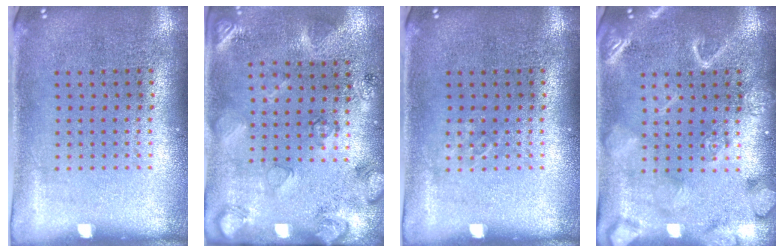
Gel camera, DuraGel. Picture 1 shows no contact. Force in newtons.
{"total": 2.5, "press": 2.0, "slide": 1.5}
{"total": 0.6, "press": 0.6, "slide": 0.1}
{"total": 4.0, "press": 4.0, "slide": 0.5}